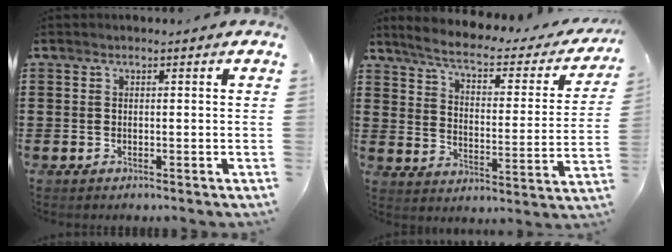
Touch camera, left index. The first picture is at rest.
{"total": 4.9, "force": [3.7, 1.0, 3.0], "torque": [-0.079, -0.025, 0.055]}